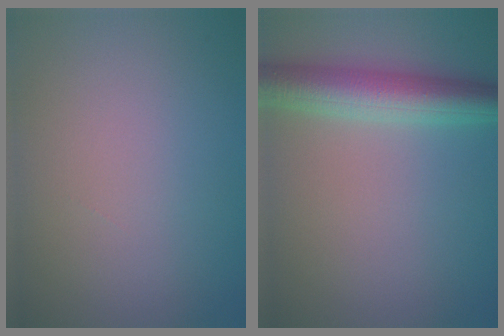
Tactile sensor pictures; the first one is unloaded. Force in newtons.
{"total": 5.6, "press": 5.6, "slide": 0.2}